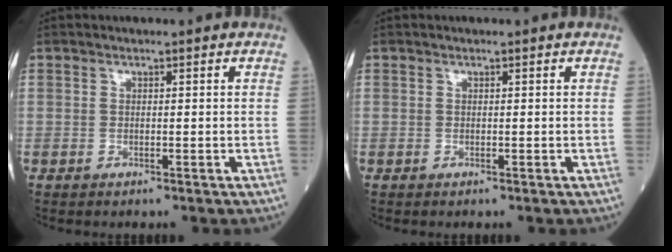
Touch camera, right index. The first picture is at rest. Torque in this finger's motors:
{"motor_torque": [-0.08, -0.02, 0.04, 0.02]}